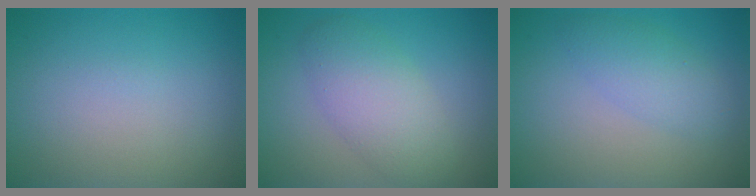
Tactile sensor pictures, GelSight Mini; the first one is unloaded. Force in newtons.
{"total": 4.6, "press": 4.5, "slide": 0.6}
{"total": 2.7, "press": 2.7, "slide": 0.0}